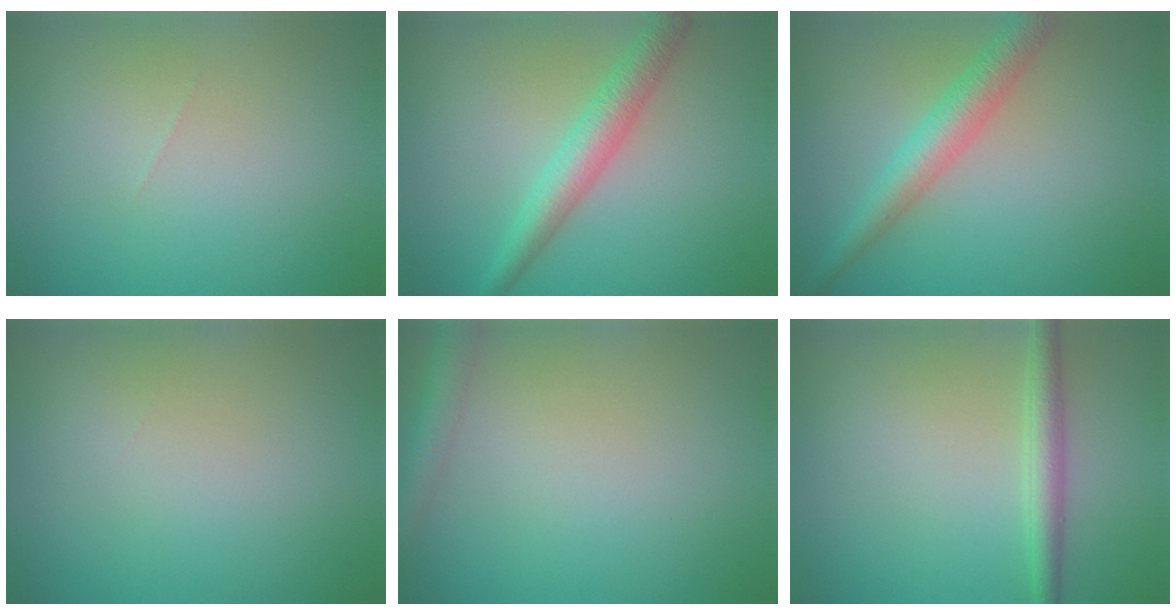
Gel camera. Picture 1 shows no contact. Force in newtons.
{"total": 3.6, "press": 3.6, "slide": 0.1}
{"total": 3.8, "press": 3.8, "slide": 0.1}
{"total": 0.0}
{"total": 2.4, "press": 2.4, "slide": 0.1}
{"total": 2.4, "press": 2.4, "slide": 0.1}